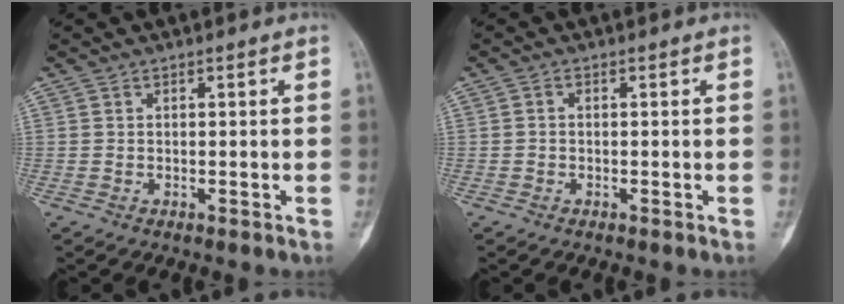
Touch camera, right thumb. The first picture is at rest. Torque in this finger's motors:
{"motor_torque": [-0.38, -0.38, 0.20, -0.13, 0.06]}